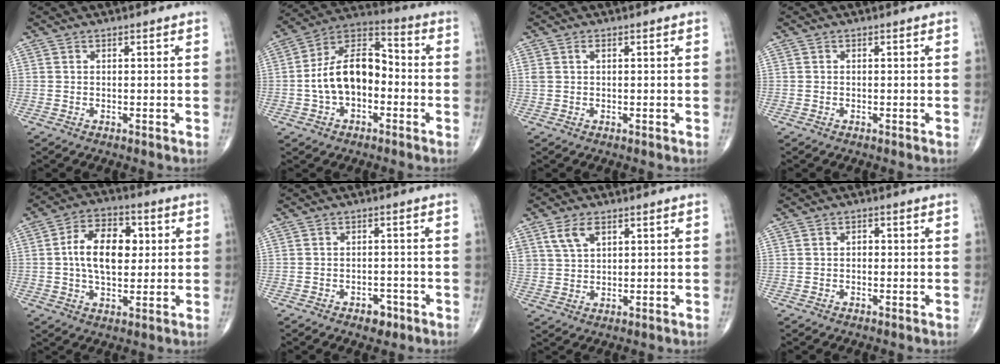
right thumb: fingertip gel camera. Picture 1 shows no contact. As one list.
[{"total": 14.0, "force": [-2.1, 8.6, 10.8], "torque": [-0.177, 0.046, -0.049]}, {"total": 1.4, "force": [0.5, 0.8, 1.1], "torque": [-0.031, 0.013, 0.016]}, {"total": 0.0}, {"total": 12.2, "force": [1.5, 7.4, 9.7], "torque": [-0.142, 0.010, 0.019]}, {"total": 3.1, "force": [-1.8, 1.9, 1.6], "torque": [-0.011, 0.010, -0.023]}, {"total": 5.0, "force": [2.6, 2.8, 3.1], "torque": [-0.056, -0.008, 0.057]}, {"total": 1.0, "force": [-0.1, 0.8, 0.6], "torque": [-0.001, 0.005, -0.005]}]